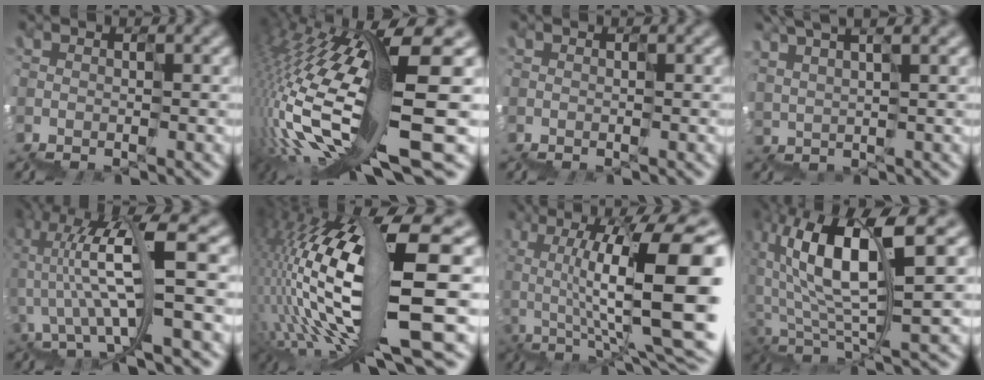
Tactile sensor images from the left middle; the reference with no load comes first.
{"total": 14.5, "force": [0.2, 1.8, 14.3], "torque": [-0.270, -0.007, 0.030]}
{"total": 0.0}
{"total": 4.9, "force": [3.4, 1.3, 3.2], "torque": [-0.004, 0.028, 0.060]}
{"total": 9.4, "force": [2.1, 2.3, 8.8], "torque": [-0.167, 0.025, 0.053]}
{"total": 15.1, "force": [1.2, 2.7, 14.8], "torque": [-0.259, 0.018, 0.043]}
{"total": 11.3, "force": [1.6, 3.9, 10.5], "torque": [-0.152, 0.018, 0.038]}
{"total": 9.1, "force": [1.2, 2.6, 8.6], "torque": [-0.155, 0.022, 0.027]}